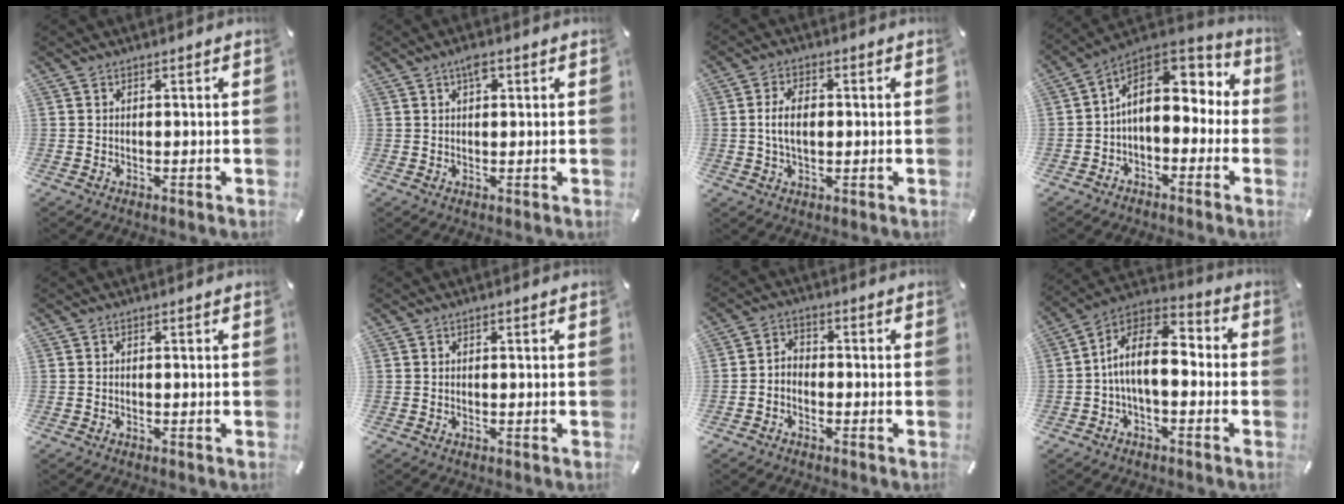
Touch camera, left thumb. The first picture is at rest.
{"total": 3.0, "force": [1.3, 1.5, 2.3], "torque": [-0.034, 0.000, 0.018]}
{"total": 6.6, "force": [0.2, 3.8, 5.4], "torque": [-0.110, 0.003, -0.002]}
{"total": 13.6, "force": [3.0, 9.0, 9.7], "torque": [-0.156, -0.013, 0.049]}
{"total": 0.0}
{"total": 0.0}
{"total": 2.9, "force": [-2.2, 1.7, 0.8], "torque": [-0.015, 0.016, -0.044]}
{"total": 12.6, "force": [-1.6, 7.2, 10.2], "torque": [-0.204, 0.011, -0.030]}